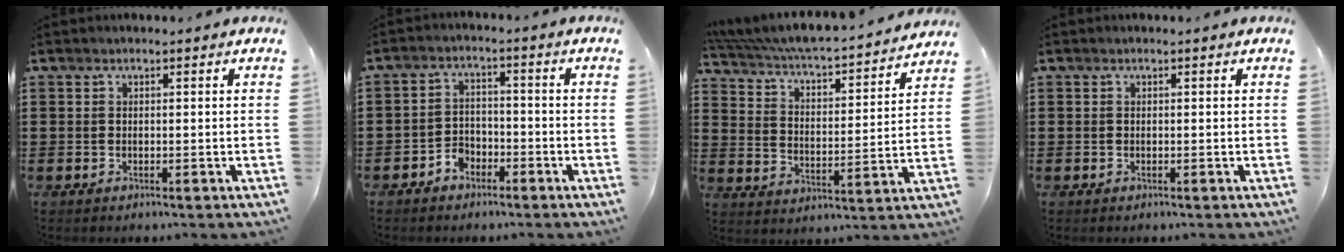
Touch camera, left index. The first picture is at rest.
{"total": 3.2, "force": [-2.7, 1.8, 0.4], "torque": [-0.016, 0.007, -0.056]}
{"total": 4.3, "force": [4.0, 0.1, 1.5], "torque": [-0.051, -0.040, 0.060]}
{"total": 0.0}